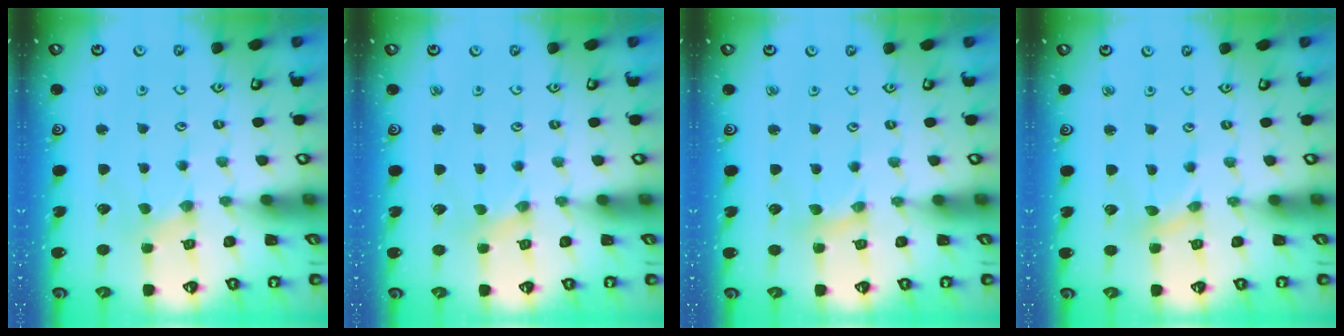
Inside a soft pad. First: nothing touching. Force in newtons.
{"total": 0.0}
{"total": 1.2, "press": 1.2, "slide": 0.1}
{"total": 0.0}